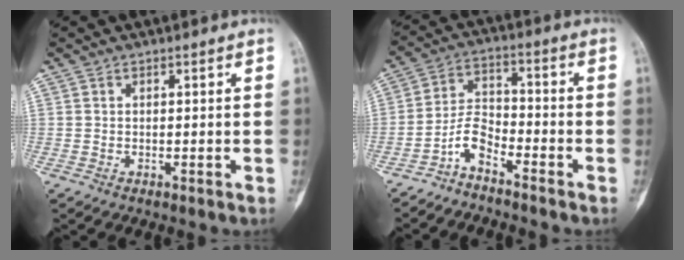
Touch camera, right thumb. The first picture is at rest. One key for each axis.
{"total": 5.8, "fx": -4.4, "fy": 2.2, "fz": 3.1, "tx": -0.063, "ty": 0.049, "tz": -0.095}